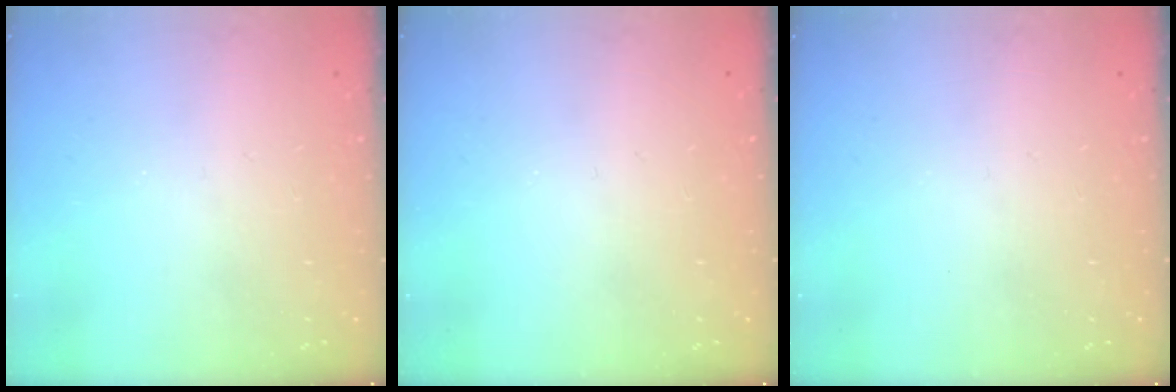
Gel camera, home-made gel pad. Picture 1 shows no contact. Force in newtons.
{"total": 0.0}
{"total": 0.0}